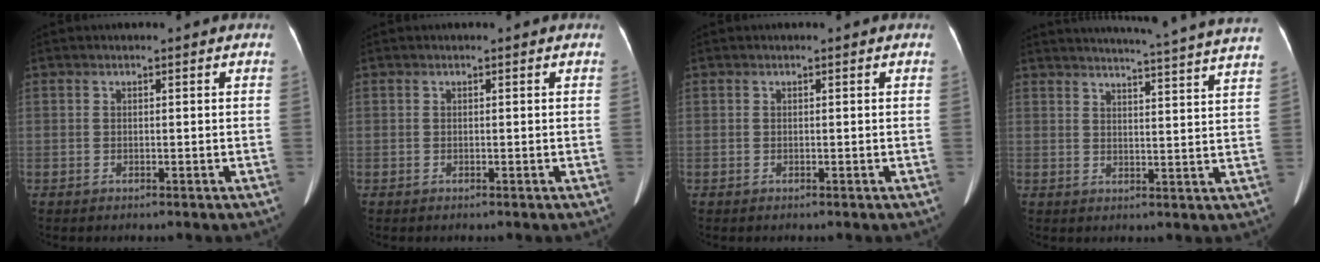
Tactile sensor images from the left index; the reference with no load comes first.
{"total": 0.0}
{"total": 0.0}
{"total": 21.8, "force": [20.5, -1.4, 7.3], "torque": [-0.112, -0.059, 0.239]}